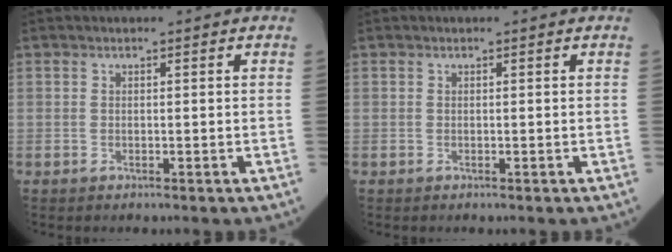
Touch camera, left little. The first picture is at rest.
{"total": 0.0}